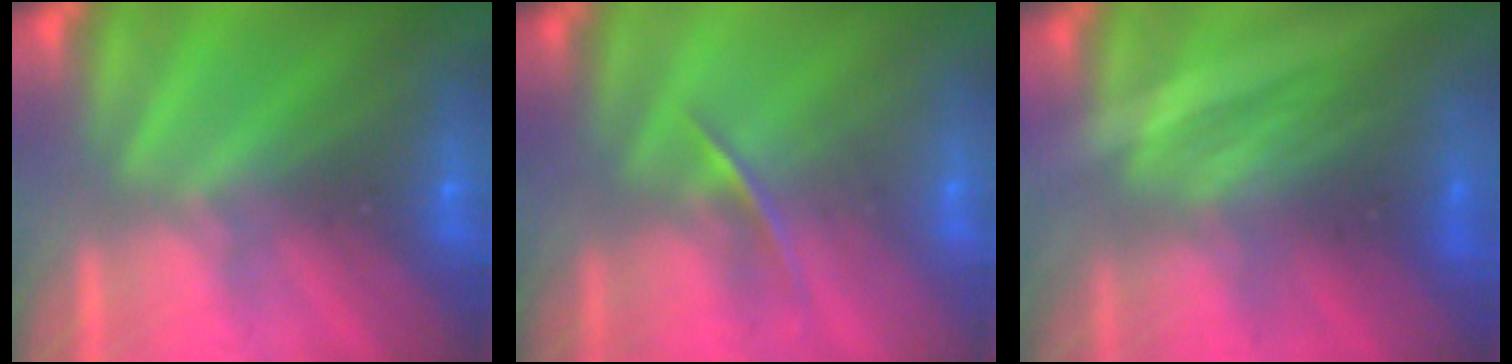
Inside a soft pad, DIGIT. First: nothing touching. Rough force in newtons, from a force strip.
{"total": 1.3}
{"total": 1.9}